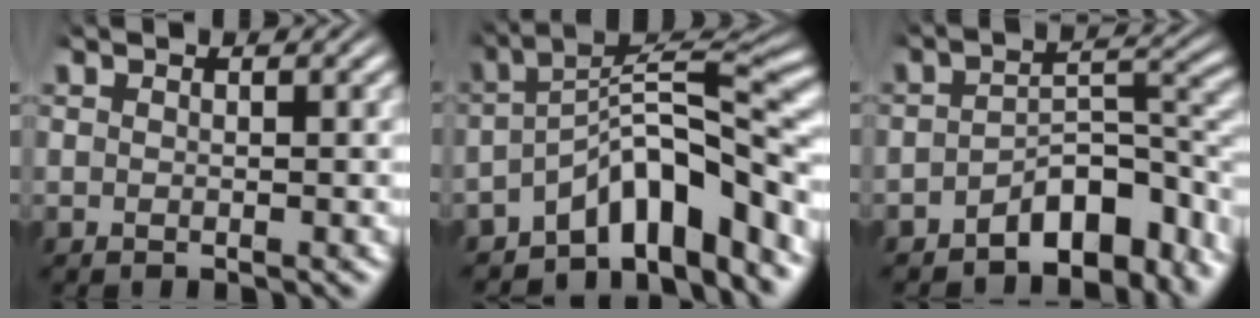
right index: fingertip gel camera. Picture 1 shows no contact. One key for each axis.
{"total": 7.9, "fx": -3.2, "fy": 3.2, "fz": 6.5, "tx": -0.105, "ty": -0.018, "tz": -0.040}
{"total": 6.1, "fx": -4.0, "fy": 2.0, "fz": 4.2, "tx": -0.048, "ty": -0.012, "tz": -0.059}